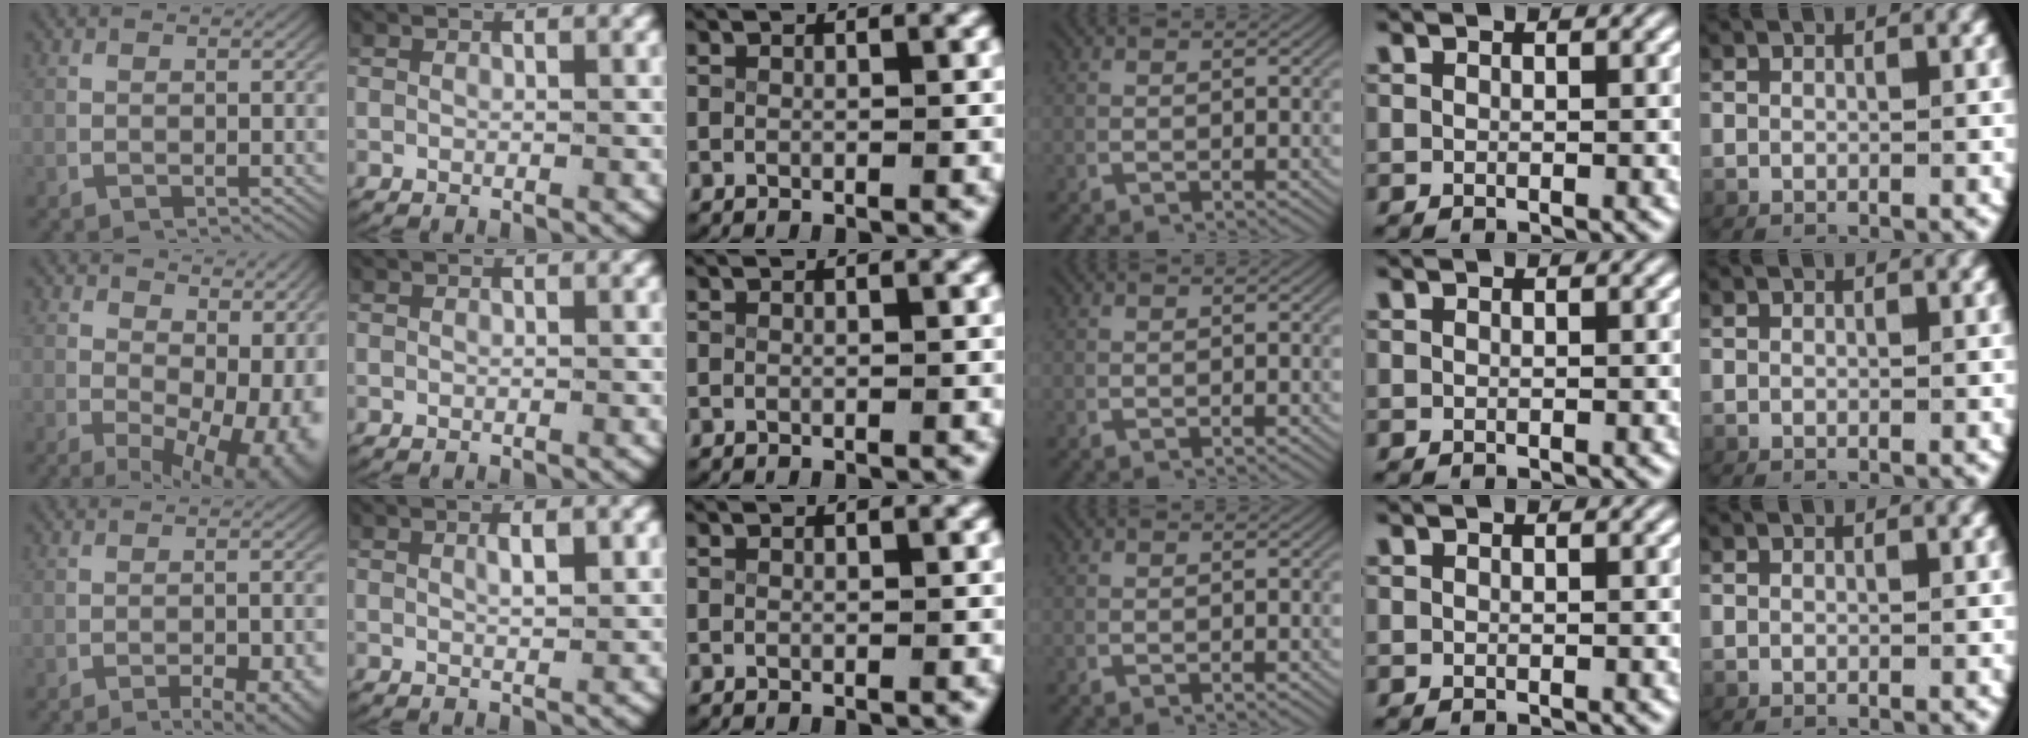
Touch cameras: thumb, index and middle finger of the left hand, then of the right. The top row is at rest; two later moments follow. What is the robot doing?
{"motion": "lift_and_place", "object": "map"}